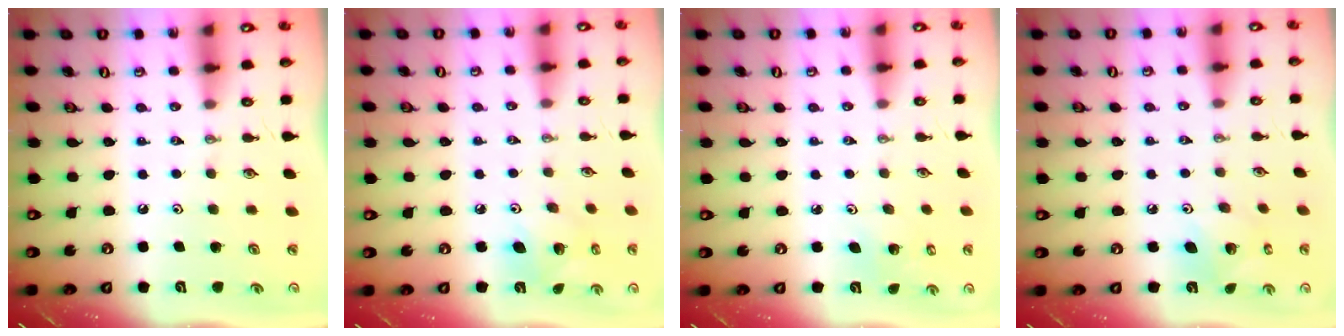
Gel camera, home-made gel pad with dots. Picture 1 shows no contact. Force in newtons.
{"total": 7.8, "press": 7.8, "slide": 0.3}
{"total": 2.4, "press": 2.4, "slide": 0.2}
{"total": 6.6, "press": 6.6, "slide": 0.3}